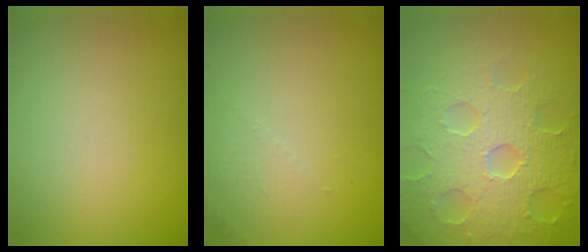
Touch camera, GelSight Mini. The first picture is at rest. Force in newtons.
{"total": 1.3, "press": 1.2, "slide": 0.4}
{"total": 7.8, "press": 6.0, "slide": 5.1}